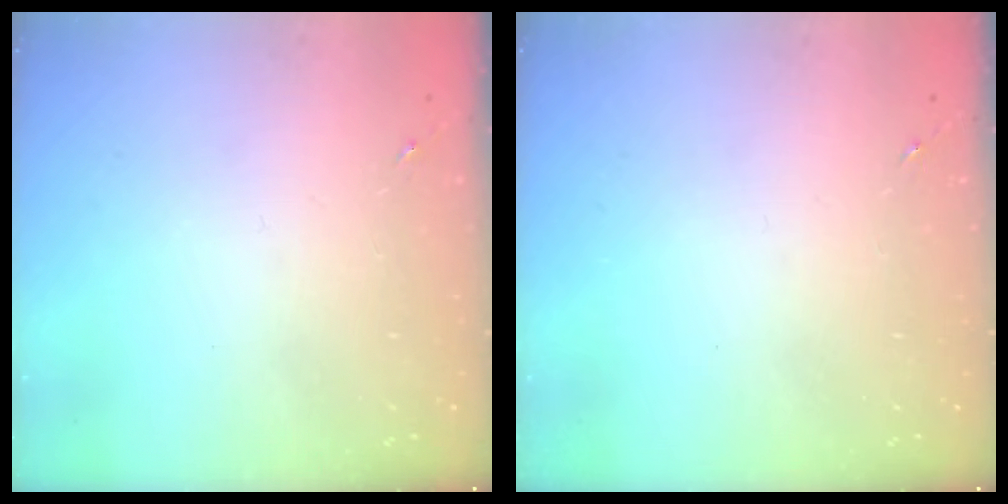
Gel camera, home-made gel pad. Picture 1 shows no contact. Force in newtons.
{"total": 0.0}